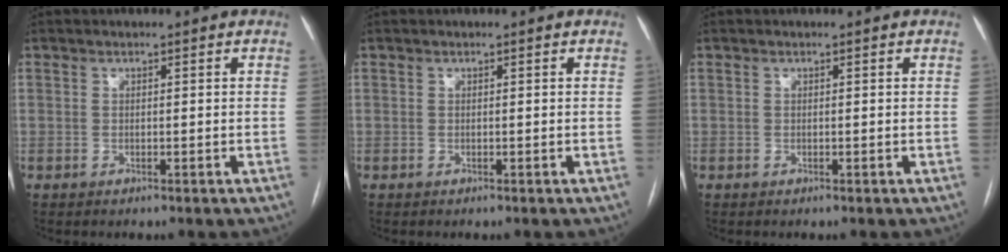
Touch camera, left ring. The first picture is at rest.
{"total": 0.0}
{"total": 0.0}